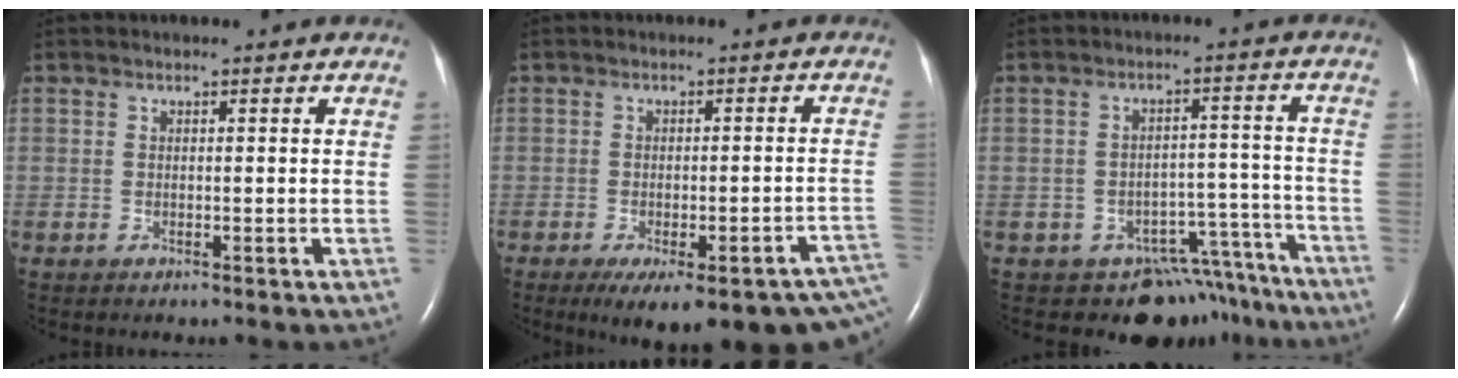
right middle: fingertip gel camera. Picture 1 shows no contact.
{"total": 19.0, "force": [-13.2, 3.9, 13.0], "torque": [-0.110, -0.006, -0.154]}
{"total": 11.3, "force": [-9.7, 5.7, 1.2], "torque": [0.017, 0.054, -0.119]}